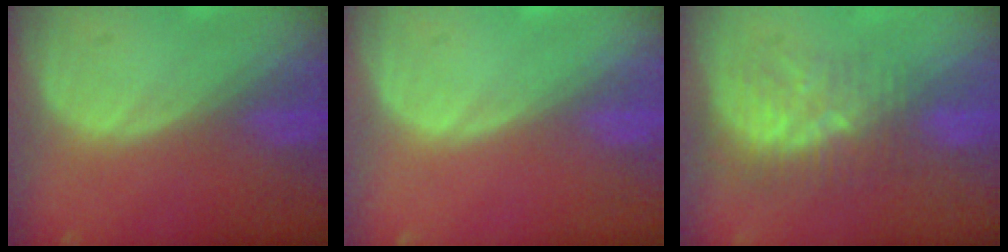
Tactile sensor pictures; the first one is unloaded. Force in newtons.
{"total": 0.0}
{"total": 8.9, "press": 7.6, "slide": 4.7}